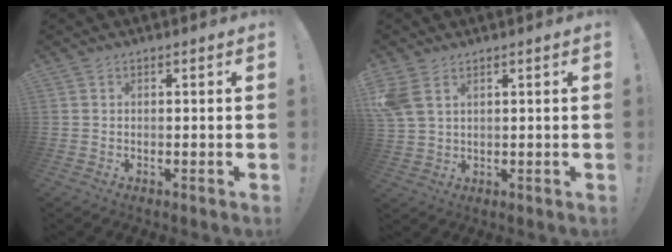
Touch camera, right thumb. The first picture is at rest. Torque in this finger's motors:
{"motor_torque": [0.74, 1.20, 1.29, 0.28, 0.63]}